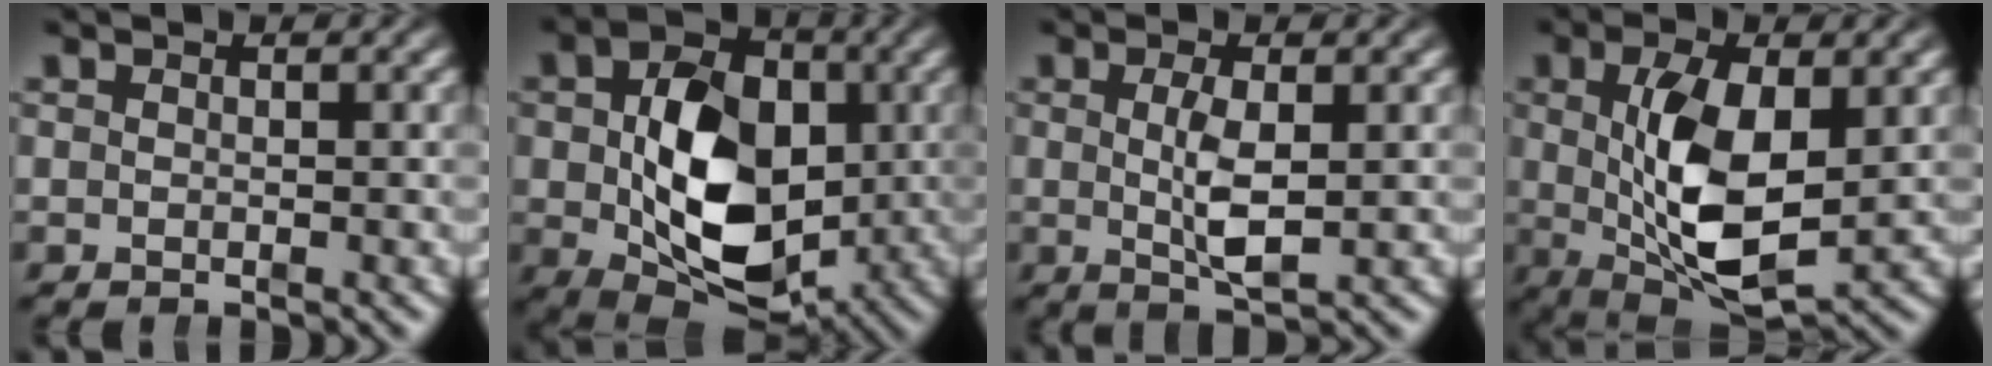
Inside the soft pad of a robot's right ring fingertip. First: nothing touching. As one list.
[{"total": 13.3, "force": [-1.4, 8.8, 9.9], "torque": [-0.174, -0.039, -0.005]}, {"total": 3.6, "force": [-0.2, 0.7, 3.5], "torque": [-0.058, -0.005, 0.002]}, {"total": 9.4, "force": [-0.4, 4.6, 8.2], "torque": [-0.146, -0.031, 0.012]}]